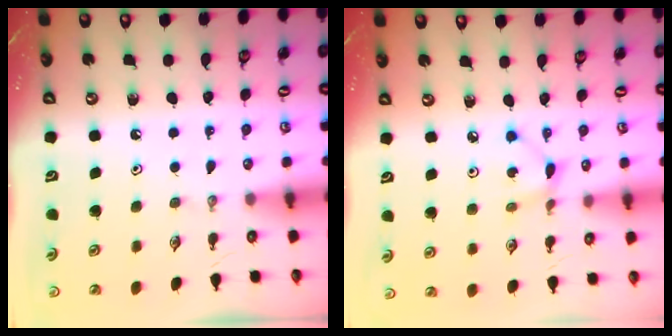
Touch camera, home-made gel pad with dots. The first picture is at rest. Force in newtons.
{"total": 2.8, "press": 2.8, "slide": 0.2}